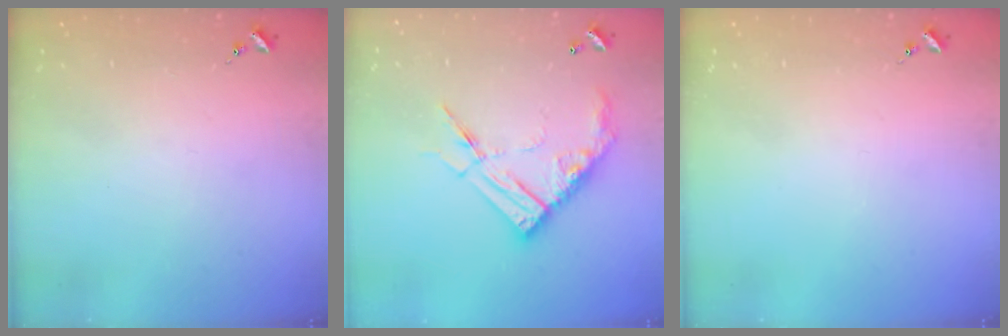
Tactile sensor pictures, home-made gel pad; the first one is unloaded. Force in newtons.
{"total": 15.8, "press": 15.7, "slide": 1.4}
{"total": 0.0}